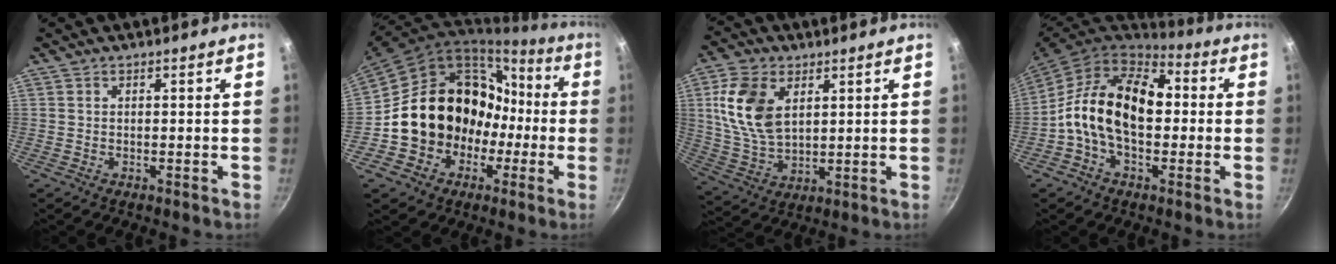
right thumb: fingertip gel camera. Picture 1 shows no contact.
{"total": 20.3, "force": [-2.1, 17.4, 10.2], "torque": [-0.148, 0.070, -0.011]}
{"total": 13.2, "force": [3.9, 8.2, 9.6], "torque": [-0.176, -0.015, 0.084]}
{"total": 16.6, "force": [0.2, 10.8, 12.6], "torque": [-0.180, 0.033, -0.019]}